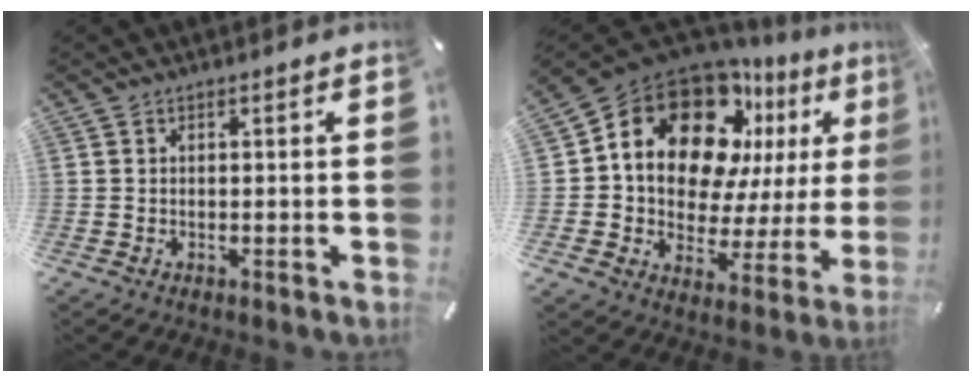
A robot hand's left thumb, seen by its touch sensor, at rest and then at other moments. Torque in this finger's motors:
{"motor_torque": [2.51, 2.50, 1.98, -0.79, 0.49]}